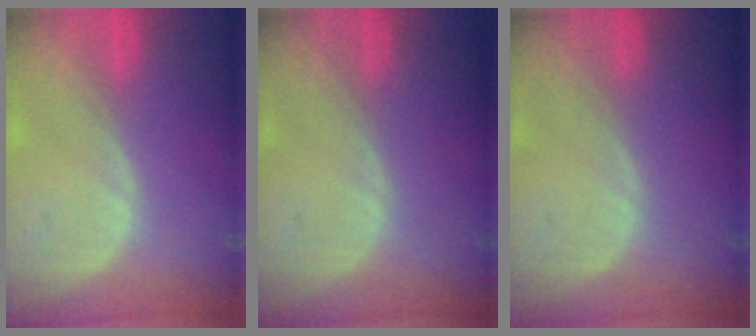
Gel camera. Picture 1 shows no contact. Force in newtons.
{"total": 0.0}
{"total": 0.0}